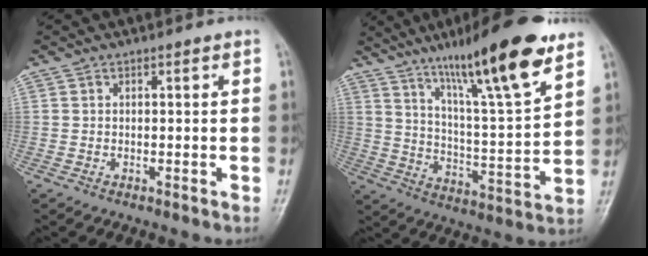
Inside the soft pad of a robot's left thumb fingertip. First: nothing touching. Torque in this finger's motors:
{"motor_torque": [0.50, 0.59, 1.63, -1.14, 0.28]}